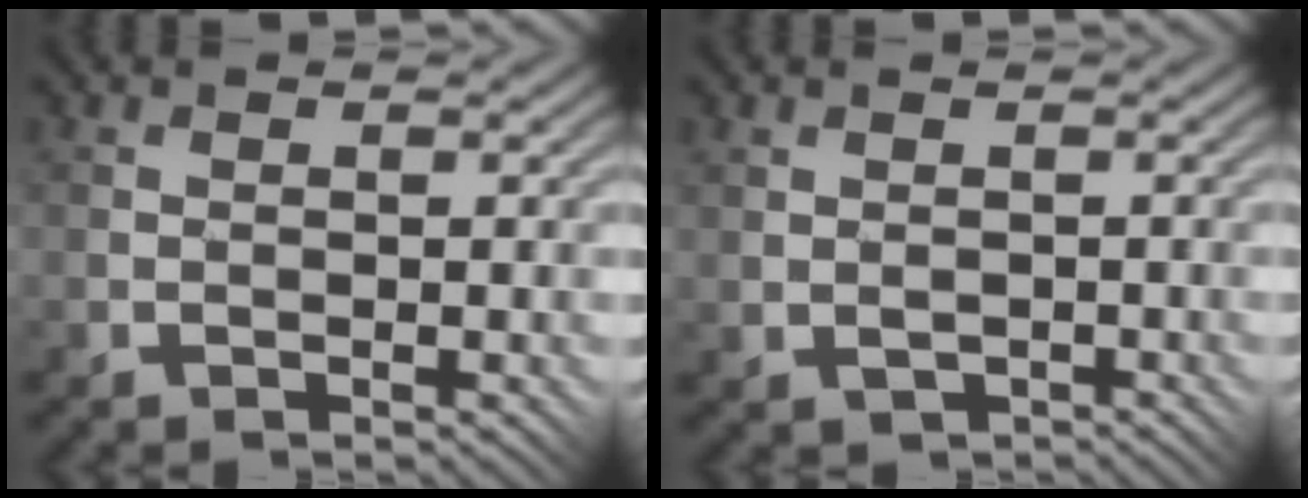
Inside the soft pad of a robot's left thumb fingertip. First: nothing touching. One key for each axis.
{"total": 1.3, "fx": -0.2, "fy": 1.0, "fz": 0.9, "tx": -0.020, "ty": -0.005, "tz": -0.001}